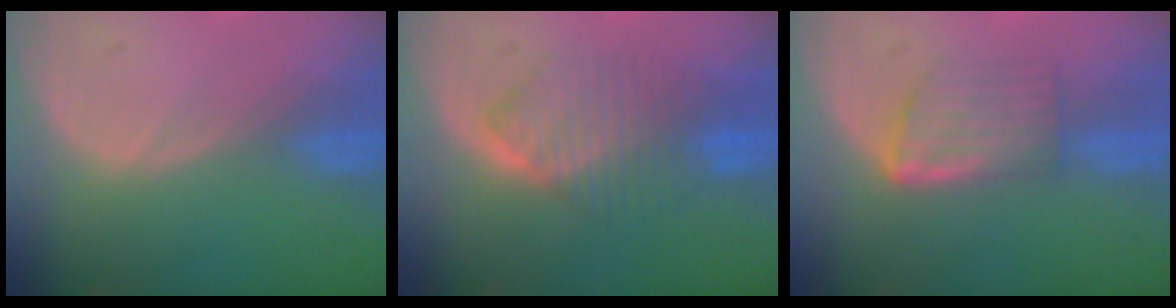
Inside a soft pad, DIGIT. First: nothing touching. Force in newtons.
{"total": 6.6, "press": 6.6, "slide": 0.2}
{"total": 5.8, "press": 5.4, "slide": 2.2}